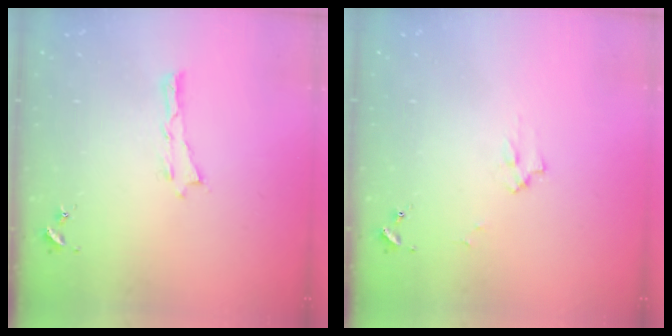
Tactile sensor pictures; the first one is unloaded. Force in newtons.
{"total": 2.2, "press": 2.2, "slide": 0.3}